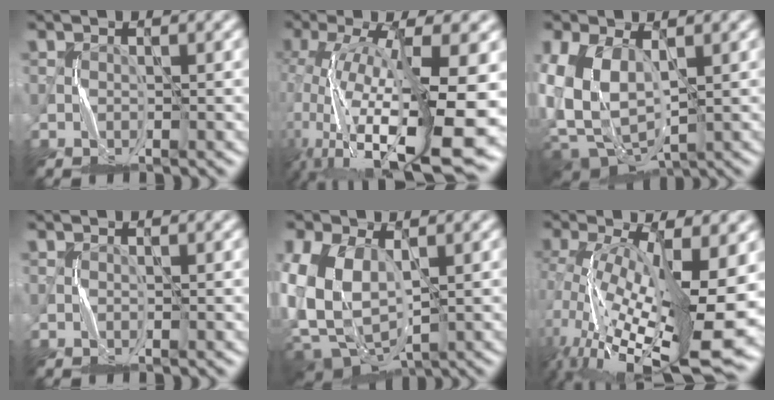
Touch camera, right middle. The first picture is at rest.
{"total": 16.5, "force": [-2.6, 4.9, 15.5], "torque": [-0.287, -0.025, -0.022]}
{"total": 10.2, "force": [0.9, 7.0, 7.4], "torque": [-0.161, -0.018, 0.032]}
{"total": 0.0}
{"total": 11.3, "force": [0.8, 7.9, 8.0], "torque": [-0.174, -0.017, 0.029]}
{"total": 14.8, "force": [-2.0, 5.0, 13.7], "torque": [-0.256, -0.021, -0.019]}